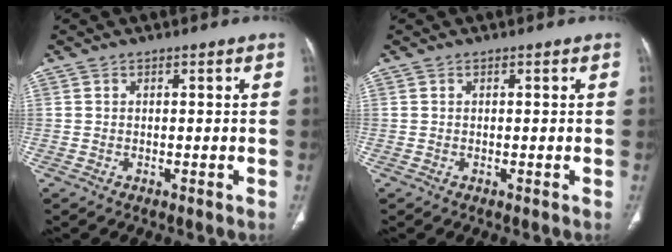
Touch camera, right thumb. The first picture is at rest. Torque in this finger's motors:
{"motor_torque": [-0.34, 0.48, -0.27, 0.21, 0.01]}